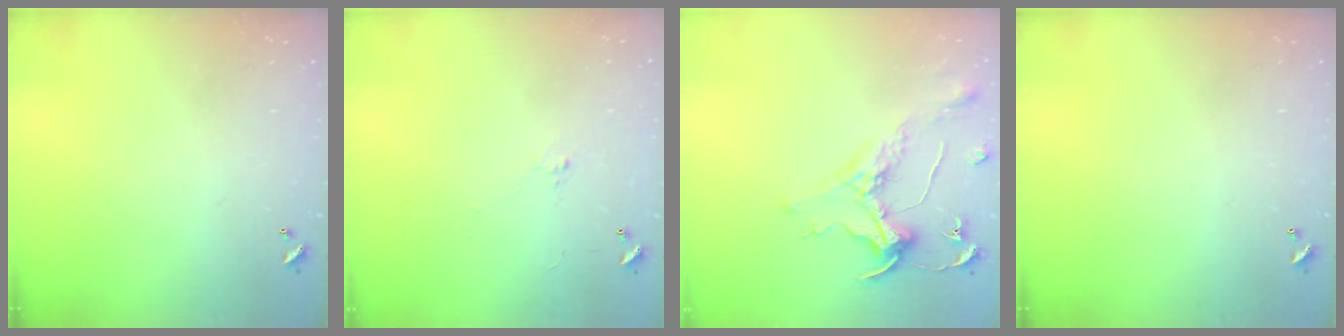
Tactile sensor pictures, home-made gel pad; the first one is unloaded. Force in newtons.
{"total": 0.6, "press": 0.3, "slide": 0.5}
{"total": 1.6, "press": 1.4, "slide": 0.7}
{"total": 0.0}